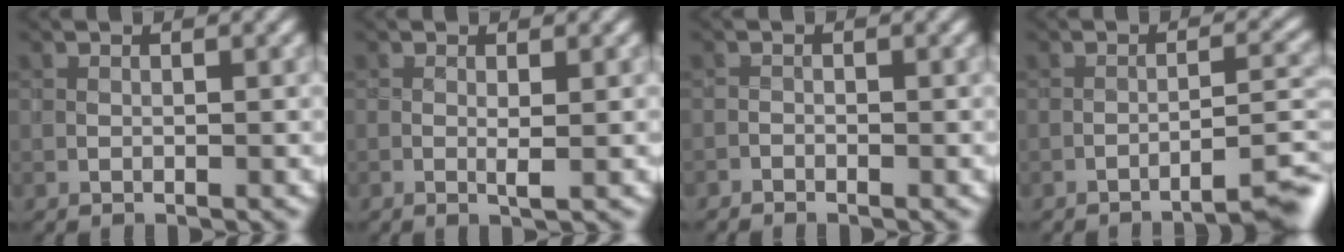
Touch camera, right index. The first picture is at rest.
{"total": 1.1, "force": [0.0, 0.0, 1.1], "torque": [-0.020, -0.003, -0.002]}
{"total": 0.6, "force": [-0.6, 0.1, -0.1], "torque": [0.004, 0.000, -0.015]}
{"total": 4.2, "force": [-3.2, 0.4, 2.7], "torque": [-0.027, 0.018, -0.050]}